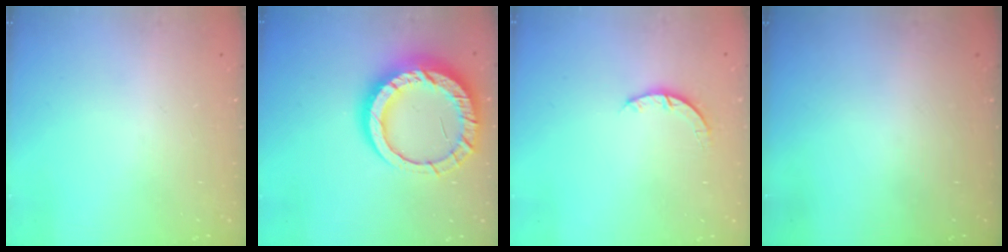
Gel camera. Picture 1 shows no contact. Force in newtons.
{"total": 18.4, "press": 18.3, "slide": 1.7}
{"total": 2.9, "press": 2.9, "slide": 0.4}
{"total": 0.0}